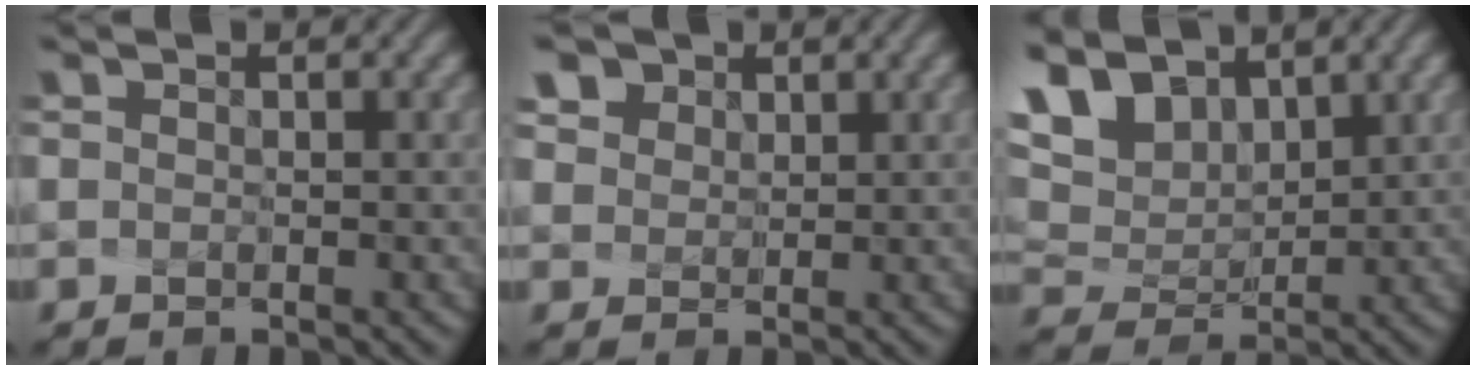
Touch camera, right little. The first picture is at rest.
{"total": 5.7, "force": [3.4, 4.1, 2.1], "torque": [-0.062, 0.010, 0.060]}
{"total": 8.0, "force": [5.1, 4.4, 4.3], "torque": [-0.110, 0.013, 0.097]}